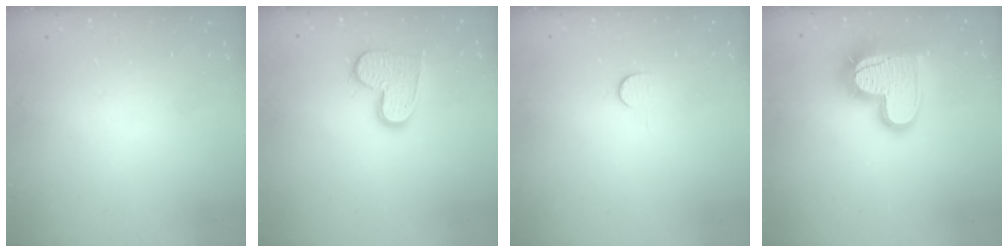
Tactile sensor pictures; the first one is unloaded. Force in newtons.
{"total": 12.8, "press": 12.7, "slide": 1.0}
{"total": 5.4, "press": 5.4, "slide": 0.6}
{"total": 18.4, "press": 18.4, "slide": 1.4}